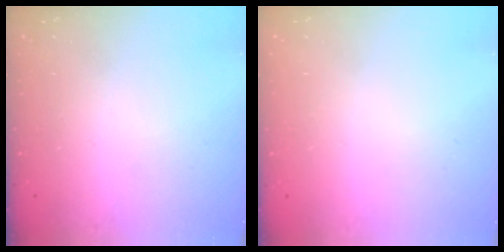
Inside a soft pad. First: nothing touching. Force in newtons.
{"total": 2.6, "press": 2.6, "slide": 0.2}